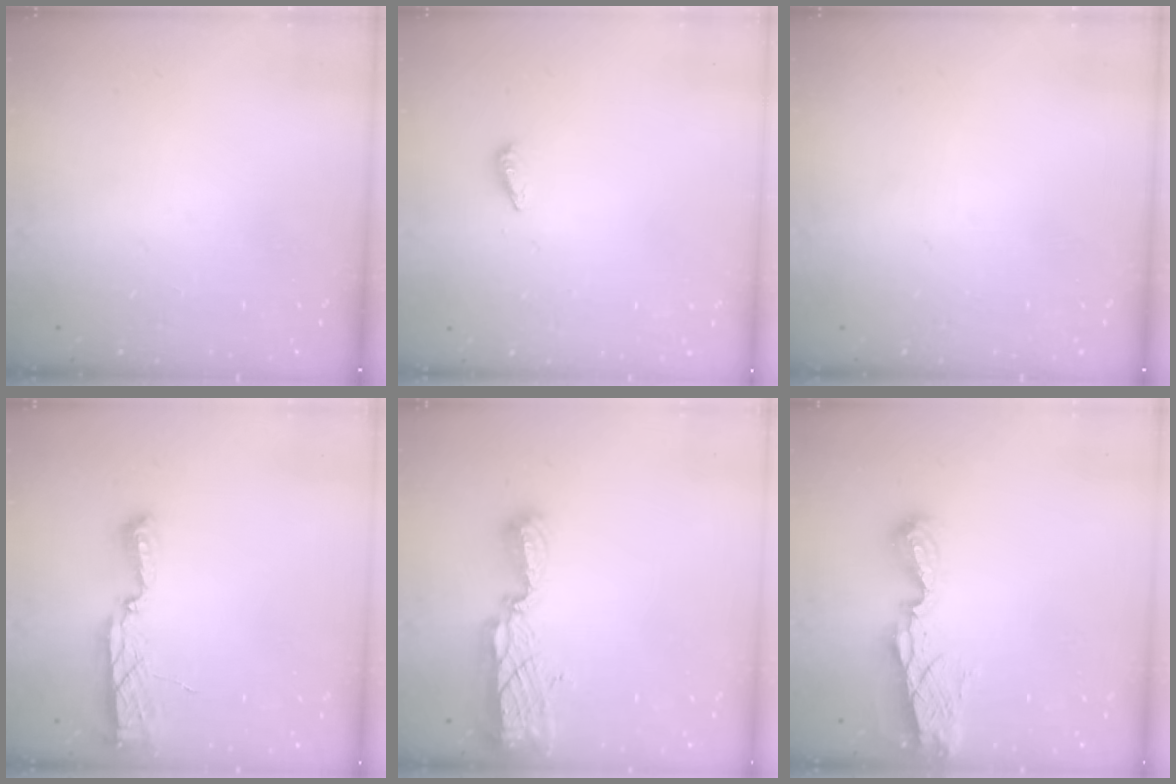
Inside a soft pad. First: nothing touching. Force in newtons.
{"total": 2.9, "press": 2.9, "slide": 0.3}
{"total": 0.0}
{"total": 8.1, "press": 8.0, "slide": 0.5}
{"total": 8.7, "press": 8.6, "slide": 0.8}
{"total": 8.4, "press": 8.4, "slide": 1.1}